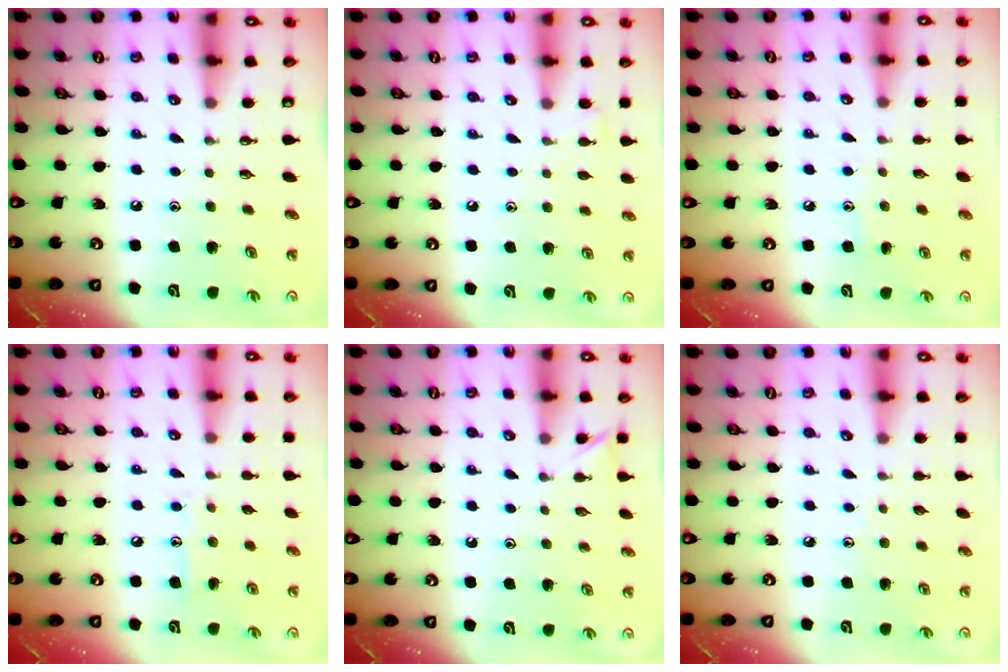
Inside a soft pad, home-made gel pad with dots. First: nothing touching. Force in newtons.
{"total": 5.3, "press": 5.3, "slide": 0.6}
{"total": 5.2, "press": 5.2, "slide": 0.5}
{"total": 7.5, "press": 7.4, "slide": 0.5}
{"total": 3.8, "press": 3.8, "slide": 0.5}
{"total": 2.9, "press": 2.8, "slide": 0.2}